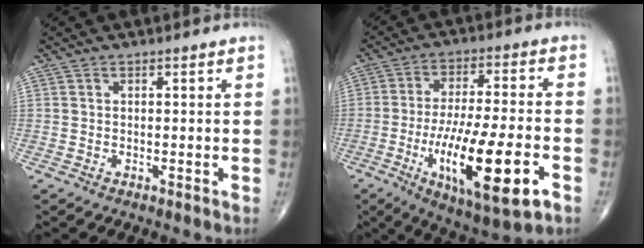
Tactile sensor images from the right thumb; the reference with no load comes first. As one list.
[{"total": 19.4, "force": [-6.5, 5.2, 17.5], "torque": [-0.306, 0.008, -0.096]}]